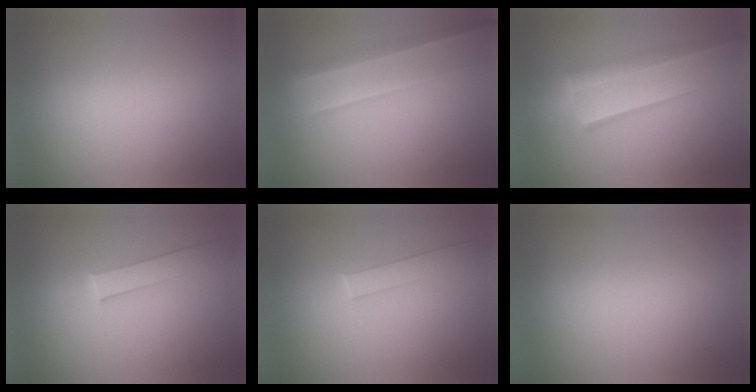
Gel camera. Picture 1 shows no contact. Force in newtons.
{"total": 2.1}
{"total": 3.2}
{"total": 1.9}
{"total": 1.5}
{"total": 0.0}